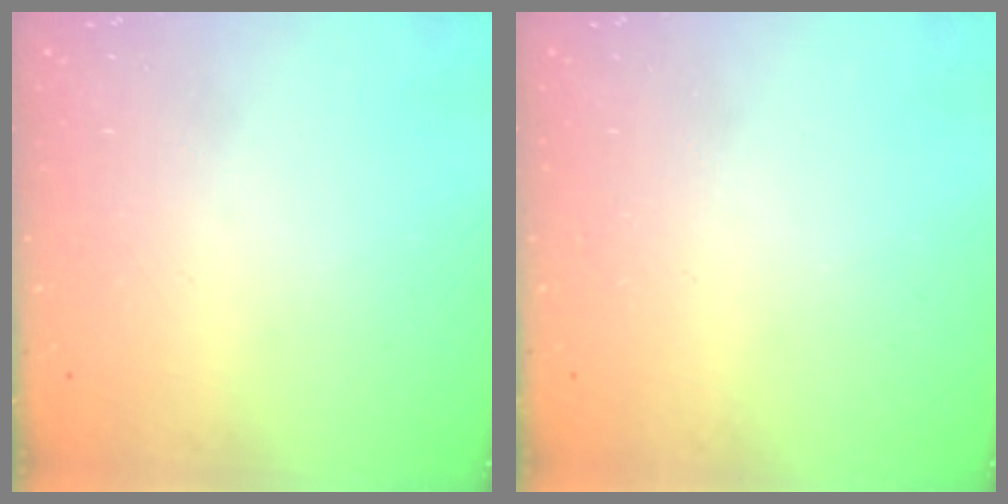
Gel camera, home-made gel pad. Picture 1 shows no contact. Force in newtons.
{"total": 0.0}